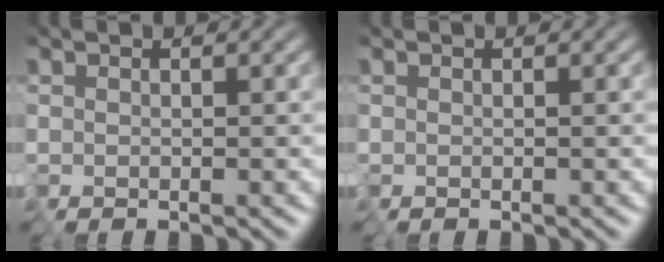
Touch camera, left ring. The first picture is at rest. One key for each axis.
{"total": 0.0}